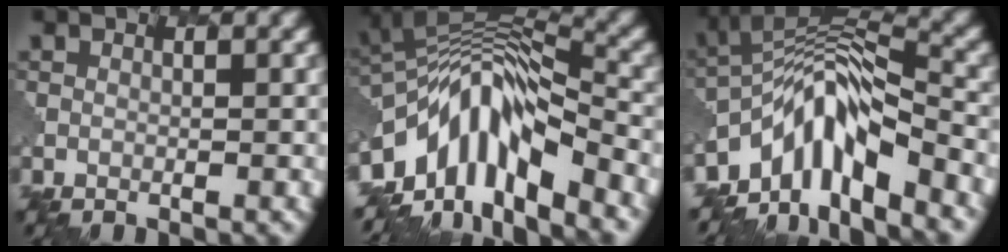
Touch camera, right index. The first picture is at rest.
{"total": 10.7, "force": [-4.9, 4.4, 8.4], "torque": [-0.137, 0.012, -0.090]}
{"total": 8.9, "force": [-5.4, 3.0, 6.4], "torque": [-0.091, 0.006, -0.104]}